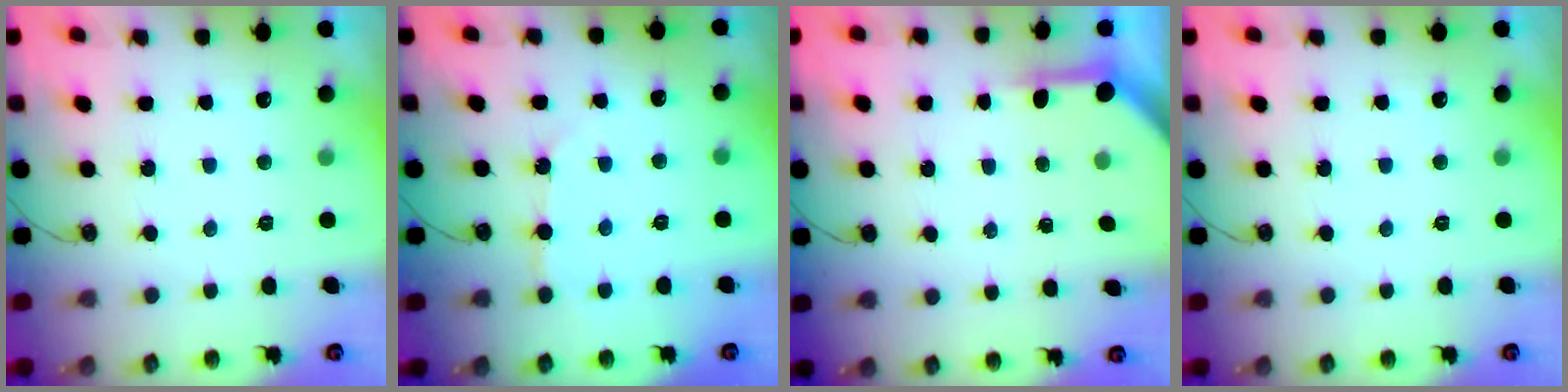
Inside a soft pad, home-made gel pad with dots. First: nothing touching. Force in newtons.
{"total": 5.0, "press": 5.0, "slide": 0.4}
{"total": 4.0, "press": 4.0, "slide": 0.4}
{"total": 0.0}